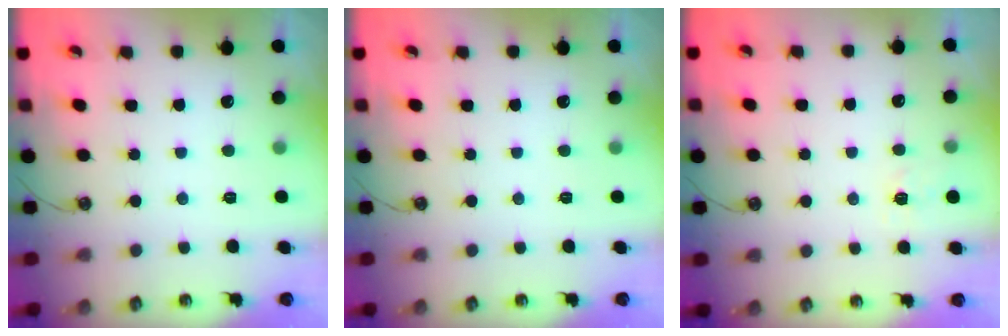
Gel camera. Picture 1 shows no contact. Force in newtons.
{"total": 0.0}
{"total": 3.3, "press": 3.2, "slide": 0.6}